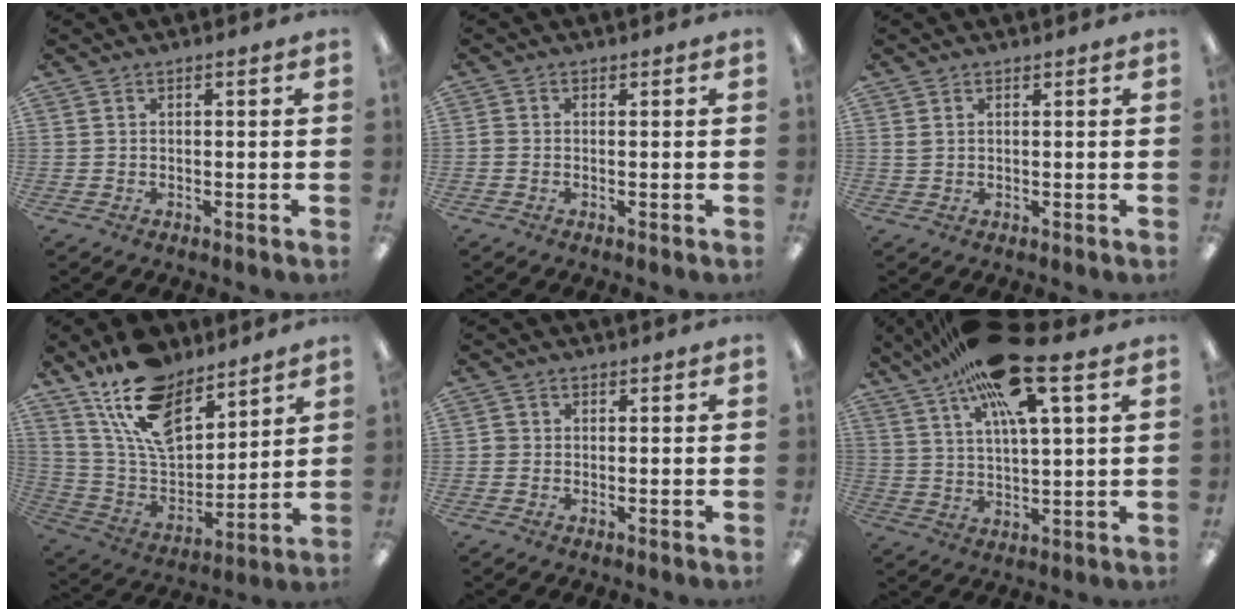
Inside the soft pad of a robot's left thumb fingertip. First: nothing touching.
{"total": 0.7, "force": [-0.2, 0.6, 0.2], "torque": [-0.003, 0.002, -0.004]}
{"total": 1.2, "force": [0.6, 0.7, 0.7], "torque": [-0.016, 0.003, 0.011]}
{"total": 17.3, "force": [12.4, 8.2, 8.9], "torque": [-0.180, -0.062, 0.229]}
{"total": 1.3, "force": [-0.2, 1.3, 0.2], "torque": [-0.003, 0.005, -0.006]}
{"total": 18.5, "force": [12.0, 4.5, 13.4], "torque": [-0.245, -0.042, 0.197]}